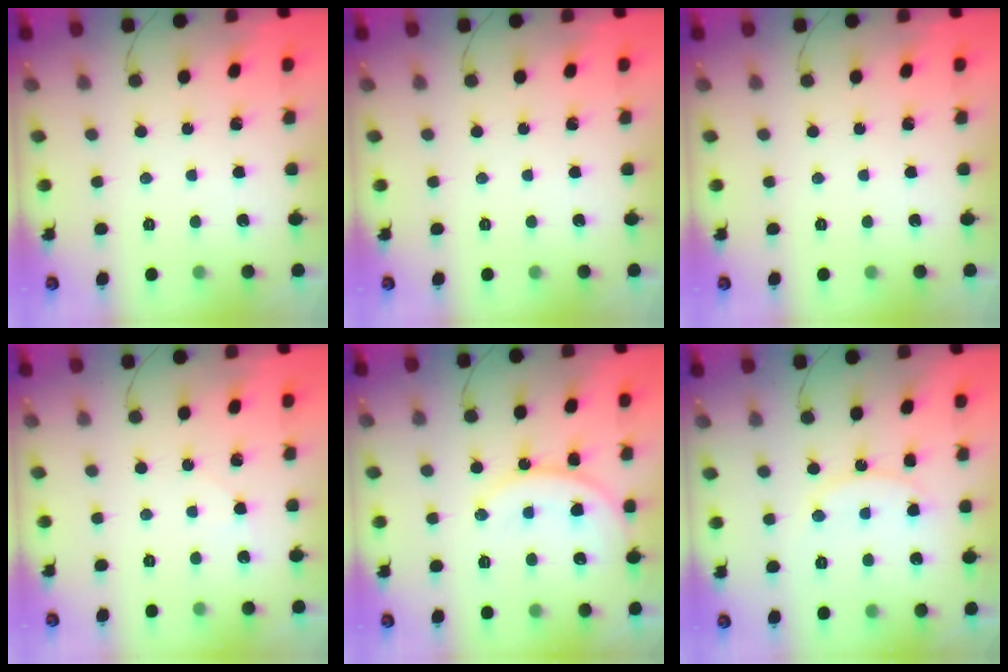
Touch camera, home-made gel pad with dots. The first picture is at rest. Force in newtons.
{"total": 0.0}
{"total": 0.0}
{"total": 3.0, "press": 2.6, "slide": 1.5}
{"total": 13.6, "press": 13.6, "slide": 1.2}
{"total": 12.5, "press": 12.4, "slide": 0.9}